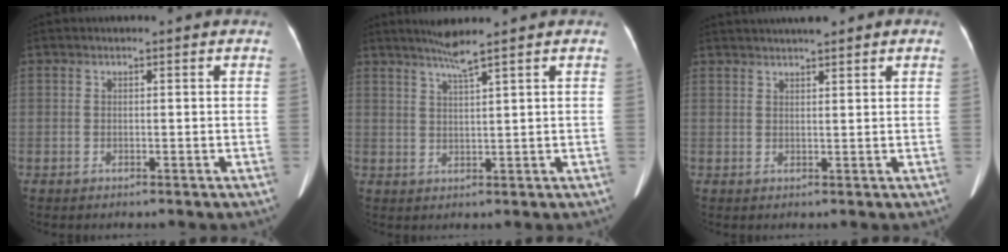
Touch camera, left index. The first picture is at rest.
{"total": 3.4, "force": [2.6, -1.1, 1.8], "torque": [-0.037, -0.004, 0.053]}
{"total": 5.0, "force": [4.2, 0.8, 2.7], "torque": [-0.037, 0.029, 0.065]}